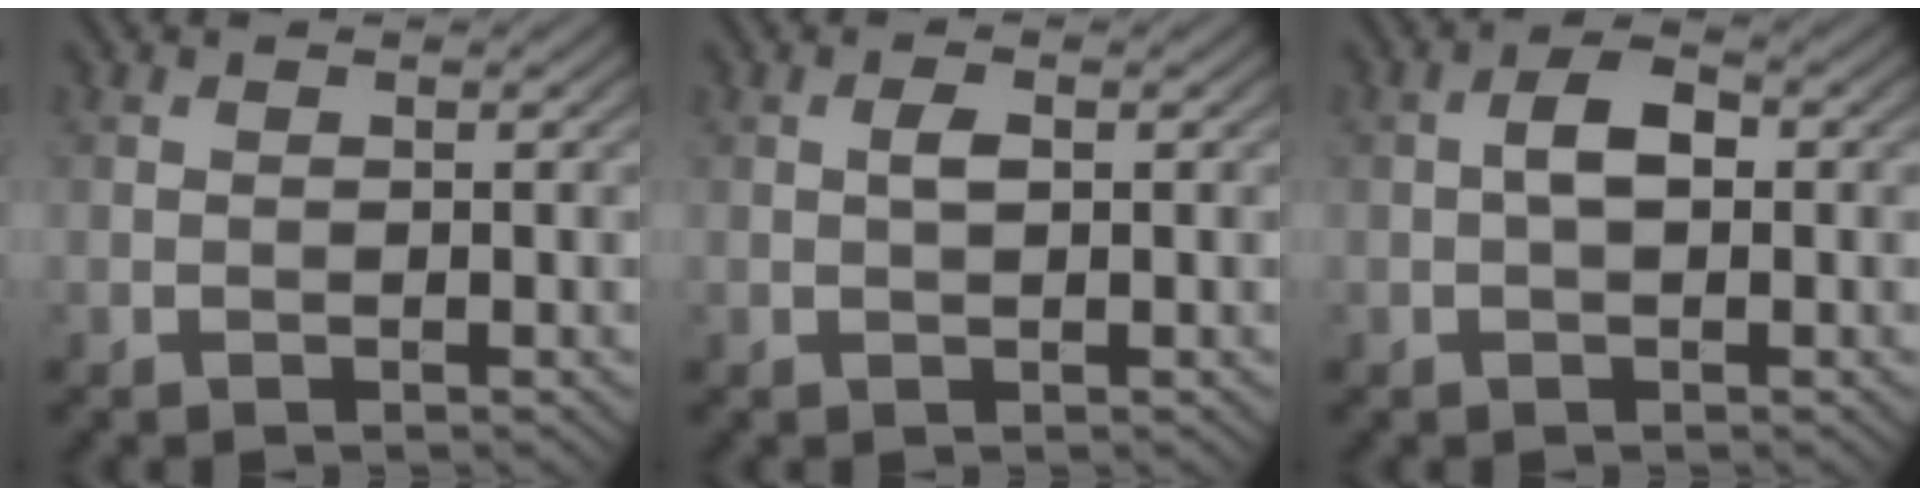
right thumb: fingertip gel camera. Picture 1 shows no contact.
{"total": 1.4, "force": [0.2, 0.5, 1.3], "torque": [-0.027, 0.003, 0.002]}
{"total": 3.1, "force": [0.0, 1.6, 2.7], "torque": [-0.047, 0.009, -0.005]}